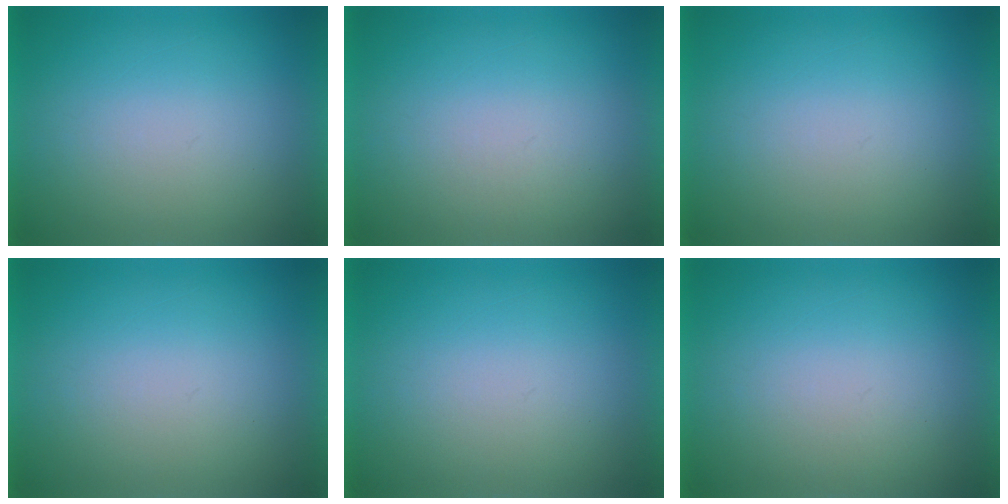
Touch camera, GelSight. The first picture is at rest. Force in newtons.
{"total": 1.2}
{"total": 0.0}
{"total": 0.0}
{"total": 0.0}
{"total": 1.0}